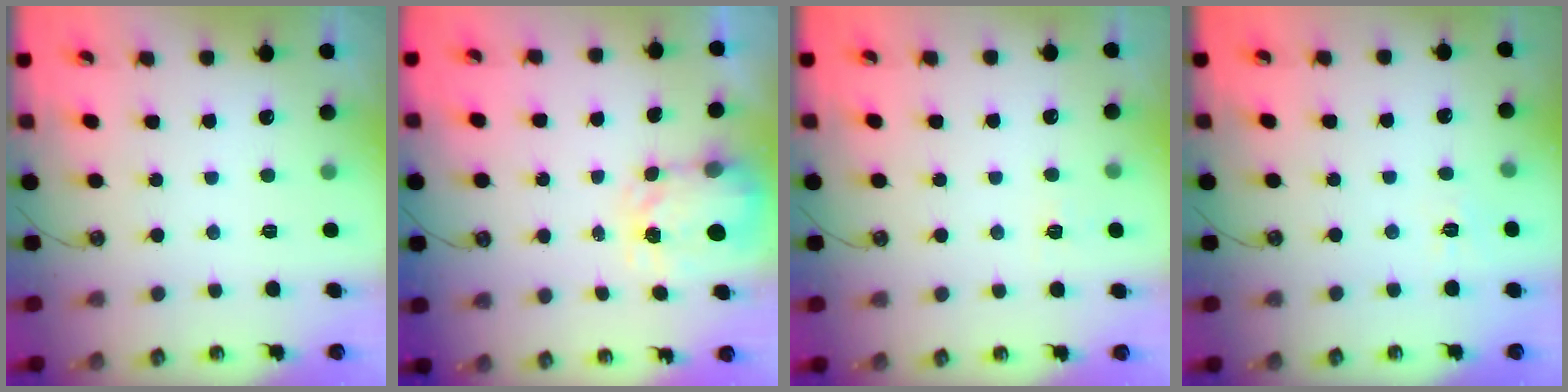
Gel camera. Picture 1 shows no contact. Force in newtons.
{"total": 3.7, "press": 3.7, "slide": 0.5}
{"total": 2.7, "press": 2.7, "slide": 0.4}
{"total": 3.4, "press": 3.4, "slide": 0.6}